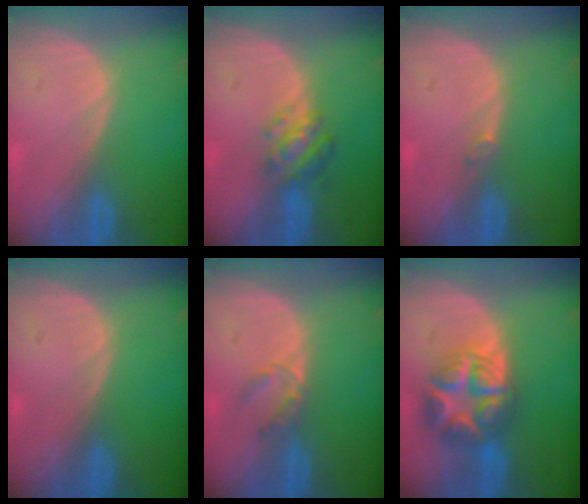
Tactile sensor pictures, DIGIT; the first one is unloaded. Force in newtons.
{"total": 4.7, "press": 4.7, "slide": 0.4}
{"total": 0.6, "press": 0.6, "slide": 0.1}
{"total": 0.0}
{"total": 2.7, "press": 2.5, "slide": 1.0}
{"total": 8.9, "press": 8.9, "slide": 0.5}